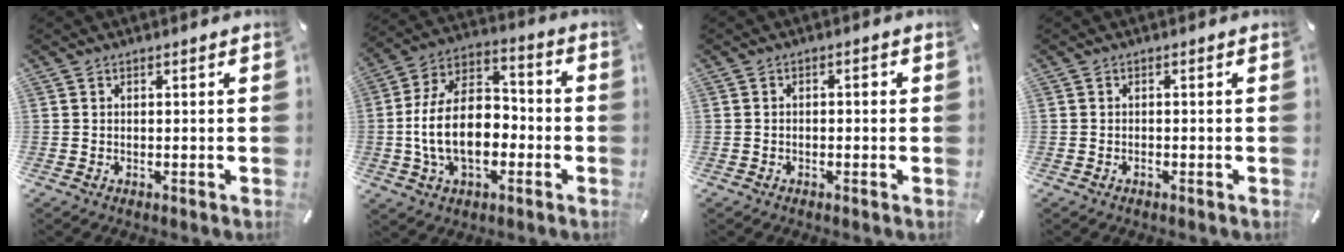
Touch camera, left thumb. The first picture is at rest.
{"total": 17.4, "force": [-3.3, 11.2, 12.8], "torque": [-0.254, 0.012, -0.063]}
{"total": 1.4, "force": [-0.7, 0.7, 1.0], "torque": [-0.020, 0.006, -0.015]}
{"total": 0.5, "force": [-0.4, 0.2, 0.3], "torque": [-0.007, -0.001, -0.007]}